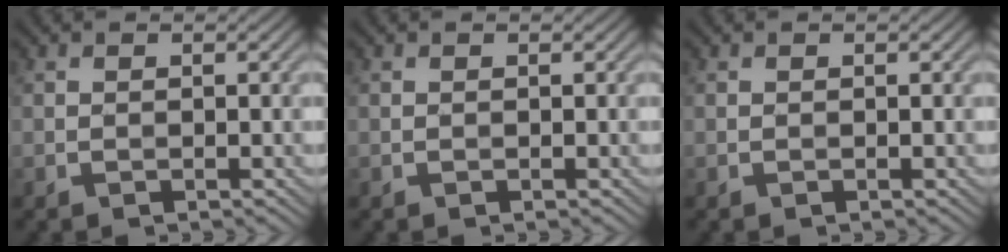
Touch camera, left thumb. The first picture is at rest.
{"total": 0.0}
{"total": 0.0}